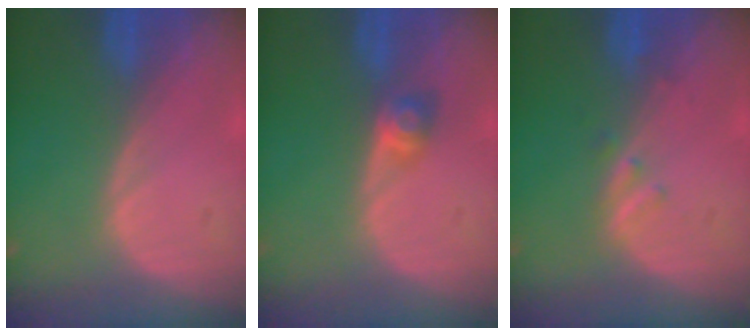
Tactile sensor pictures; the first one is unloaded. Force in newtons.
{"total": 2.8, "press": 2.5, "slide": 1.3}
{"total": 1.4, "press": 1.4, "slide": 0.2}